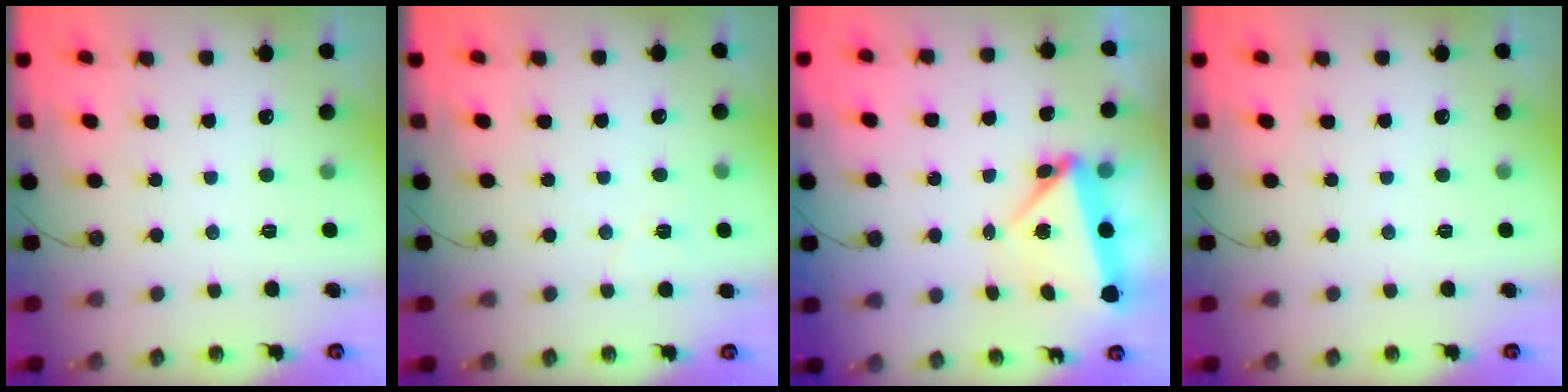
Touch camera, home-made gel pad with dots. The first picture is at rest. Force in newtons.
{"total": 3.5, "press": 3.4, "slide": 0.7}
{"total": 5.9, "press": 5.8, "slide": 1.1}
{"total": 0.0}